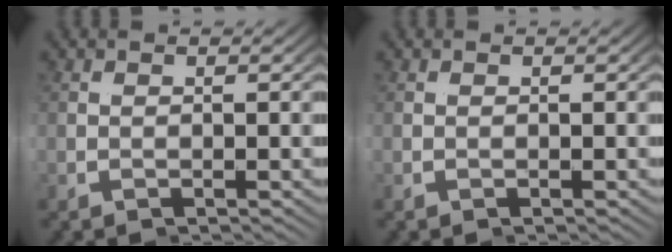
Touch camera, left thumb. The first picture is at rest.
{"total": 0.0}